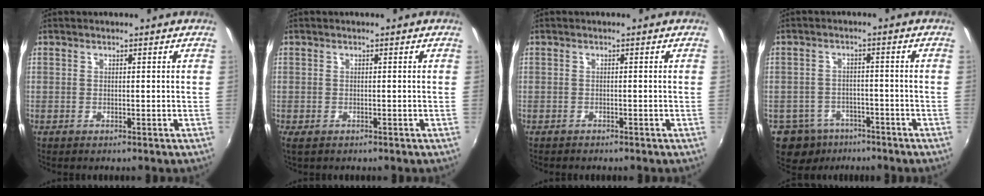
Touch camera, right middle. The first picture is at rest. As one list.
[{"total": 1.9, "force": [-1.2, 0.9, 1.1], "torque": [-0.023, -0.009, -0.018]}, {"total": 1.0, "force": [-0.9, 0.3, 0.1], "torque": [-0.008, -0.003, -0.015]}, {"total": 8.9, "force": [-5.8, 6.4, 2.2], "torque": [-0.073, 0.008, -0.083]}]